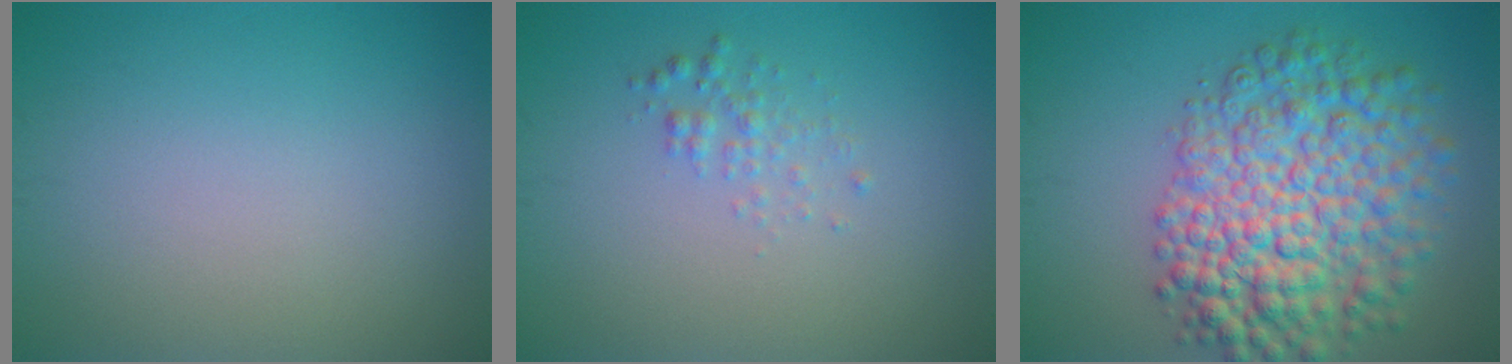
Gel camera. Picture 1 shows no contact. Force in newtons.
{"total": 1.3, "press": 1.3, "slide": 0.0}
{"total": 9.7, "press": 9.6, "slide": 0.3}